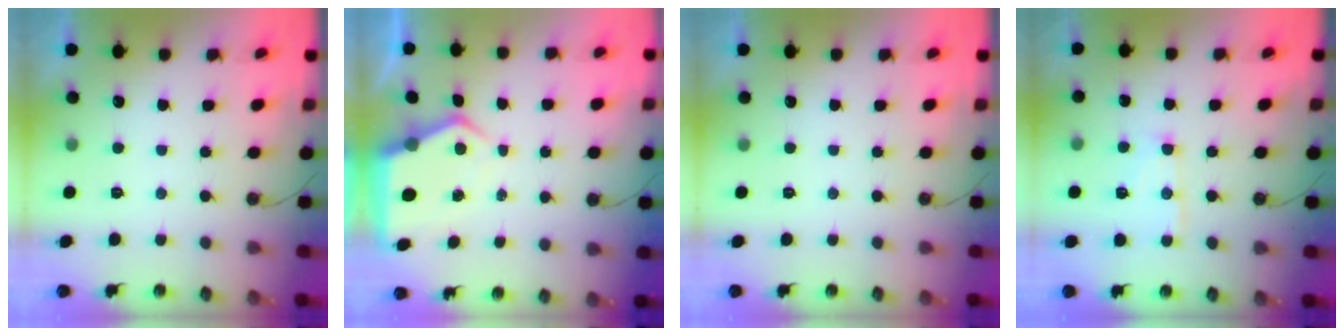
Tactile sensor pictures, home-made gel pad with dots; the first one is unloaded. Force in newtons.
{"total": 6.6, "press": 6.6, "slide": 0.6}
{"total": 0.0}
{"total": 9.1, "press": 9.1, "slide": 0.7}